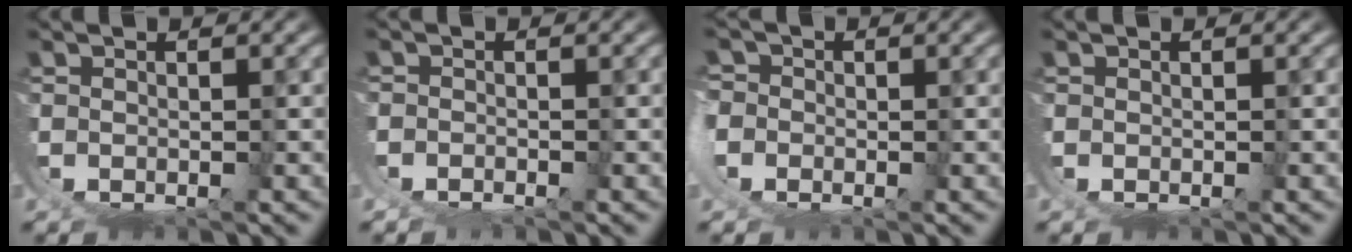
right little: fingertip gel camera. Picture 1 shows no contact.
{"total": 1.1, "force": [-0.8, -0.8, 0.0], "torque": [0.003, -0.004, -0.013]}
{"total": 1.1, "force": [-0.1, 0.8, 0.7], "torque": [-0.024, -0.004, -0.003]}
{"total": 0.0}